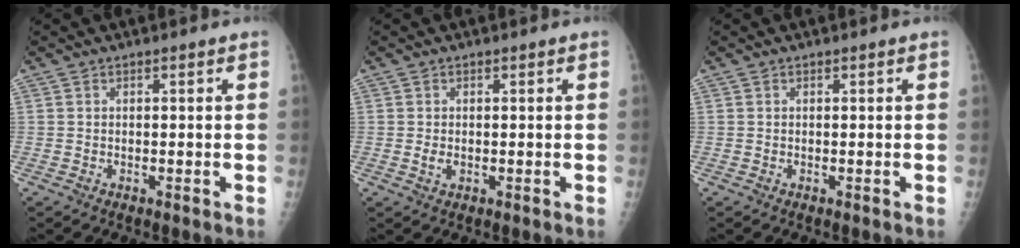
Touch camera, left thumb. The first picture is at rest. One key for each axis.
{"total": 1.6, "fx": -0.1, "fy": 1.1, "fz": 1.1, "tx": -0.018, "ty": -0.002, "tz": 0.000}
{"total": 0.0}